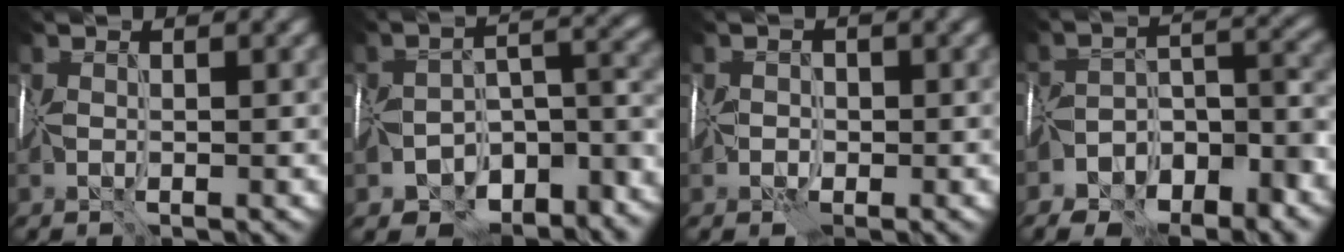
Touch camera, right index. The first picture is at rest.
{"total": 8.2, "force": [-5.8, 4.6, 3.5], "torque": [-0.038, -0.008, -0.087]}
{"total": 0.6, "force": [-0.1, 0.5, -0.4], "torque": [0.013, 0.004, -0.004]}
{"total": 8.1, "force": [-6.2, 3.5, 3.8], "torque": [-0.045, 0.009, -0.097]}